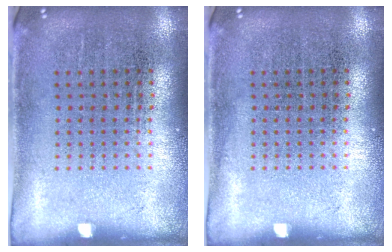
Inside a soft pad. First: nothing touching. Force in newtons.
{"total": 0.0}